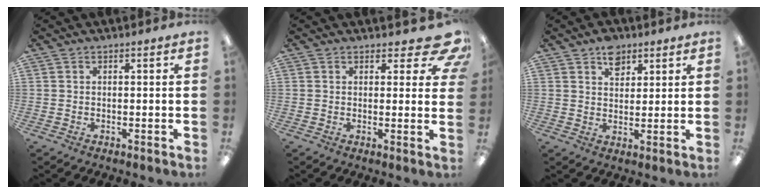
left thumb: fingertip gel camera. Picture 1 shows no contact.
{"total": 7.0, "force": [4.3, 3.1, 4.6], "torque": [-0.053, -0.019, 0.075]}
{"total": 6.0, "force": [3.9, 3.7, 2.6], "torque": [-0.031, -0.012, 0.067]}